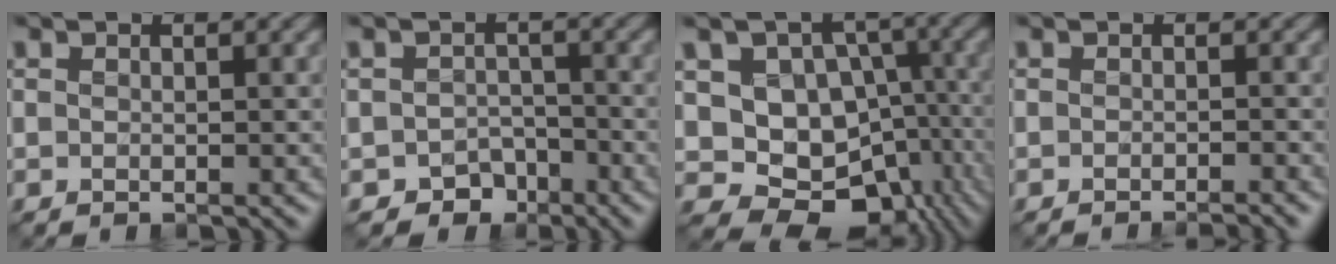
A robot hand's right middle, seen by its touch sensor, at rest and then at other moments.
{"total": 2.8, "force": [-1.9, 1.9, 0.6], "torque": [-0.001, -0.001, -0.031]}
{"total": 12.3, "force": [-2.0, 9.7, 7.3], "torque": [-0.096, -0.006, -0.024]}
{"total": 1.3, "force": [-1.2, -0.2, 0.6], "torque": [-0.003, -0.005, -0.022]}